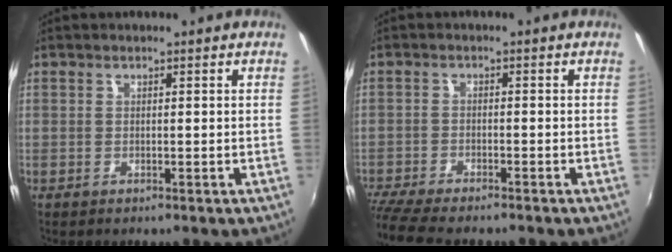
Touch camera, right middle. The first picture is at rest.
{"total": 9.0, "force": [-7.9, 1.2, 4.1], "torque": [-0.112, -0.040, -0.139]}